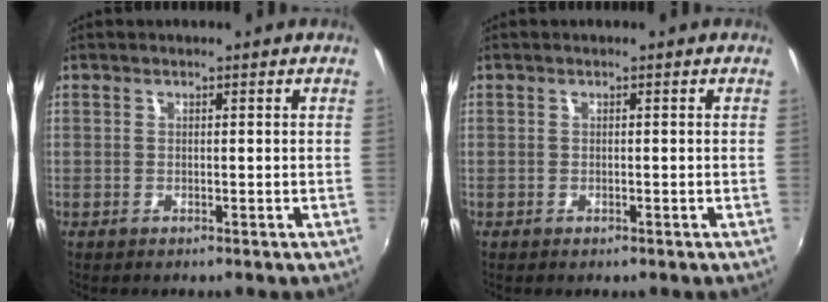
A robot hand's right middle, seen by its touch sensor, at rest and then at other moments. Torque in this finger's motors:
{"motor_torque": [0.13, -0.22, 0.05, 0.01]}